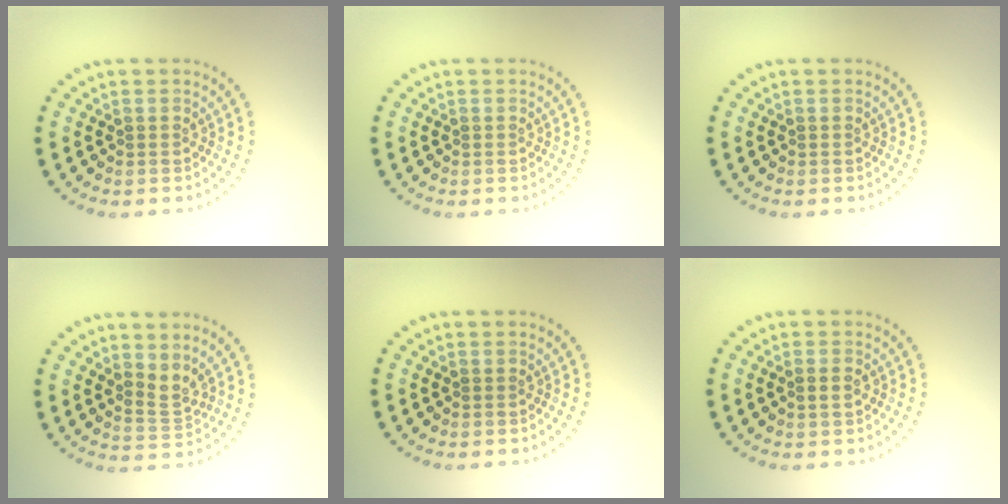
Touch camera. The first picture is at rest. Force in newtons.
{"total": 0.0}
{"total": 0.0}
{"total": 2.2, "press": 1.5, "slide": 1.6}
{"total": 0.0}
{"total": 1.2, "press": 1.1, "slide": 0.3}